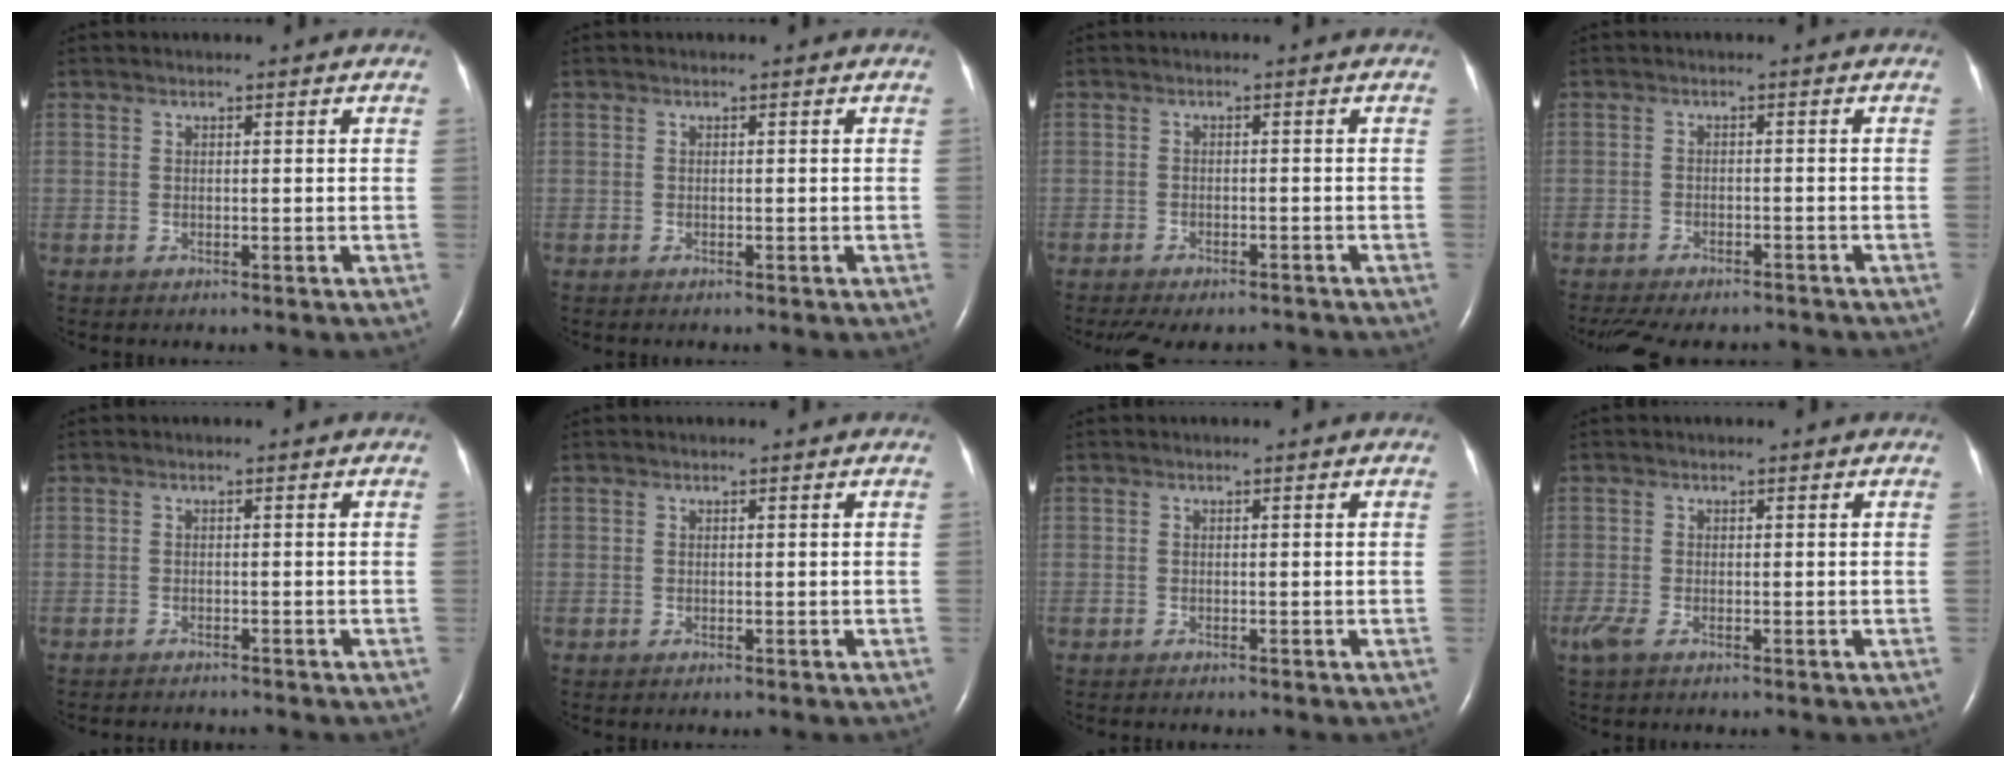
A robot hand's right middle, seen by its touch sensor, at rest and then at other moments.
{"total": 0.0}
{"total": 10.3, "force": [-9.1, 3.1, 3.8], "torque": [-0.070, -0.007, -0.119]}
{"total": 12.4, "force": [-11.0, 3.4, 4.6], "torque": [-0.096, -0.009, -0.148]}
{"total": 3.2, "force": [-3.1, 0.2, 0.7], "torque": [-0.007, -0.010, -0.043]}
{"total": 0.0}
{"total": 0.7, "force": [-0.7, 0.1, 0.2], "torque": [-0.009, -0.002, -0.010]}
{"total": 2.2, "force": [-1.2, 0.8, 1.6], "torque": [-0.048, -0.007, -0.024]}